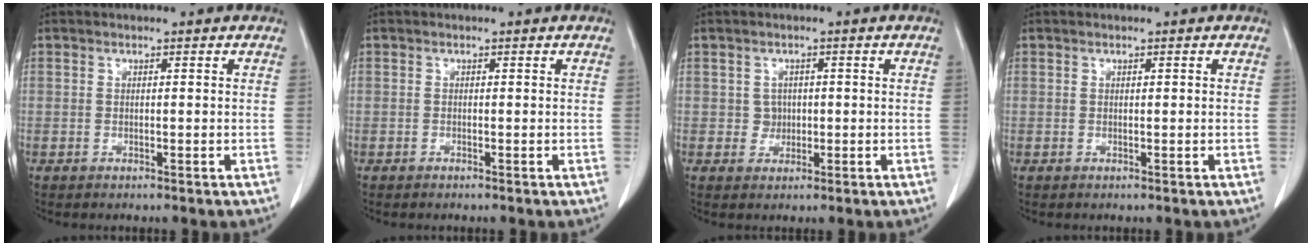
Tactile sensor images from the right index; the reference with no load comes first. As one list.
[{"total": 0.0}, {"total": 1.9, "force": [0.2, 1.9, 0.5], "torque": [-0.001, 0.006, 0.007]}, {"total": 0.0}]